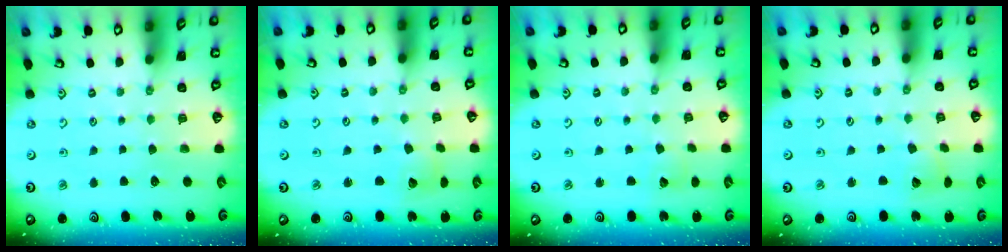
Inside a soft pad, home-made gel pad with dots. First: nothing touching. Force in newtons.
{"total": 3.0, "press": 3.0, "slide": 0.4}
{"total": 2.1, "press": 2.1, "slide": 0.2}
{"total": 3.6, "press": 3.6, "slide": 0.5}